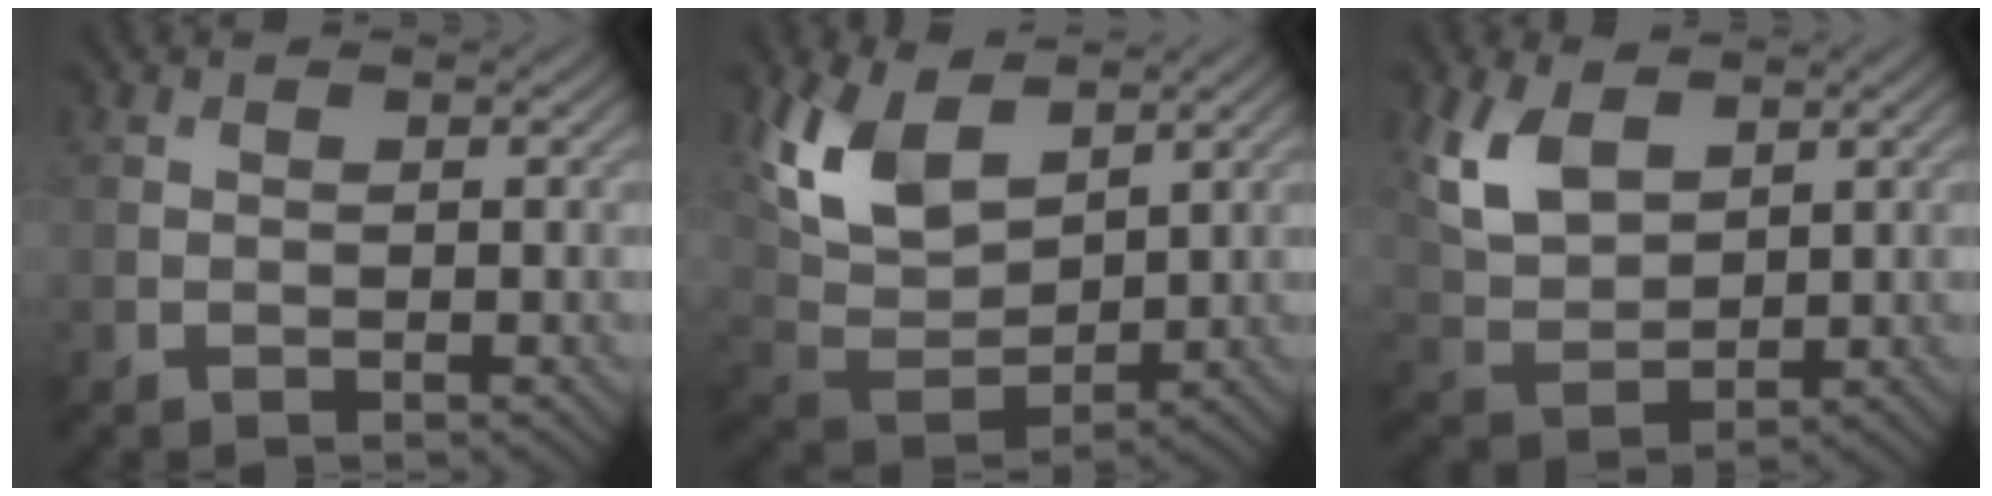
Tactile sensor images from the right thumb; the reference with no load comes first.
{"total": 10.8, "force": [5.5, 5.7, 7.3], "torque": [-0.186, 0.005, 0.110]}
{"total": 7.1, "force": [3.6, 4.0, 4.6], "torque": [-0.115, -0.003, 0.074]}